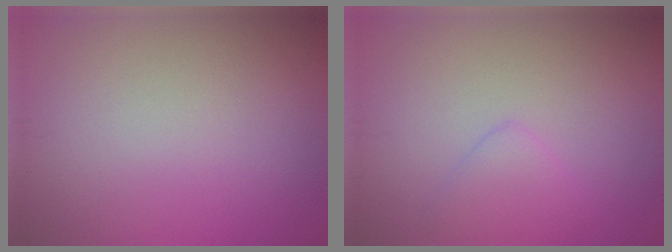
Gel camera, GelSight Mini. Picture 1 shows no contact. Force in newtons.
{"total": 2.0, "press": 2.0, "slide": 0.0}